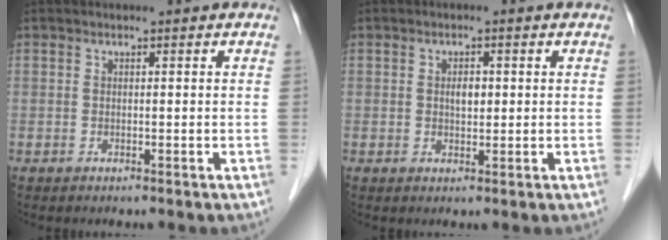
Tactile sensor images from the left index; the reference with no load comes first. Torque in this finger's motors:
{"motor_torque": [0.37, 0.22, 0.05, 0.02]}